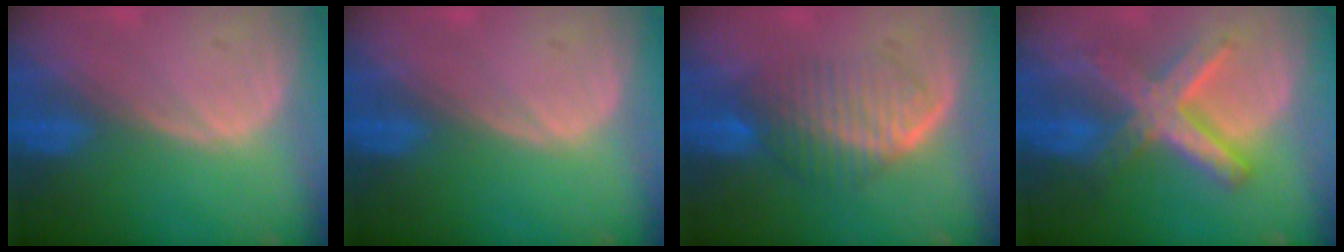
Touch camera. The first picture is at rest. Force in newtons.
{"total": 0.0}
{"total": 6.3, "press": 6.2, "slide": 1.1}
{"total": 8.2, "press": 8.2, "slide": 0.7}